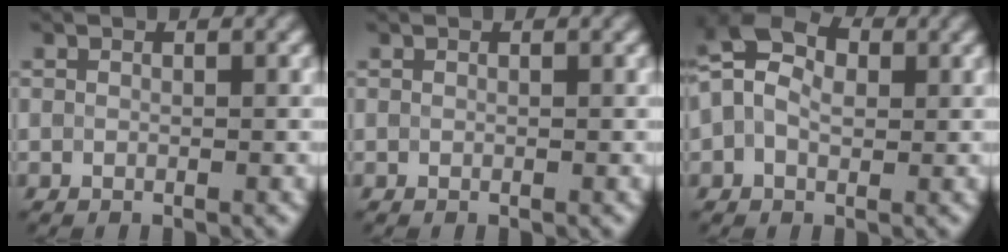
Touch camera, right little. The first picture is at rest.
{"total": 0.0}
{"total": 6.4, "force": [0.9, 4.2, 4.8], "torque": [-0.095, 0.027, -0.002]}